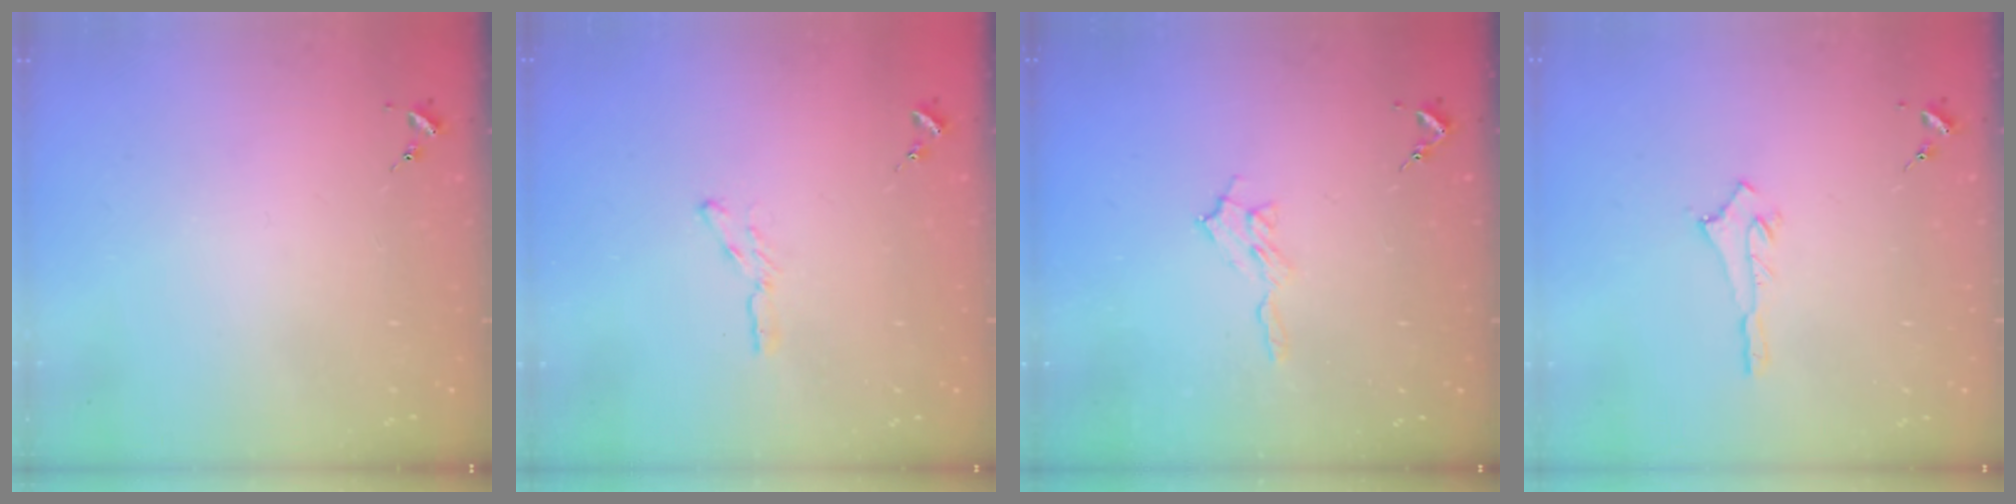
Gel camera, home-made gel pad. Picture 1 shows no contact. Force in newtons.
{"total": 4.0, "press": 4.0, "slide": 0.4}
{"total": 6.5, "press": 6.5, "slide": 0.8}
{"total": 2.9, "press": 2.9, "slide": 0.2}